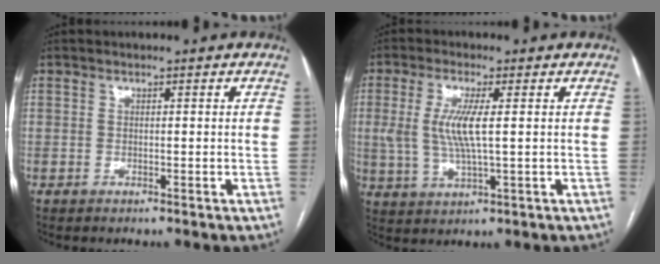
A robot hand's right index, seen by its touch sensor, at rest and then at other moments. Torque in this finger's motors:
{"motor_torque": [0.34, 0.03, 0.28, 0.12]}